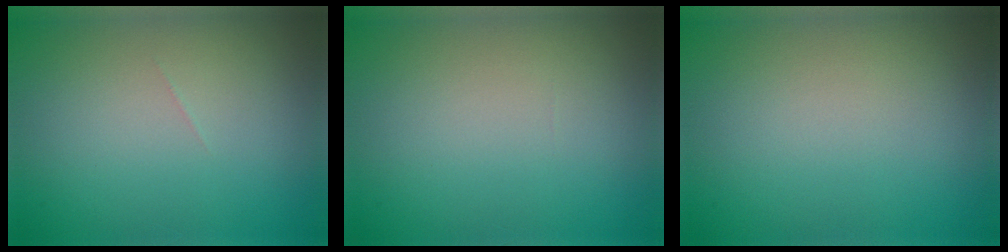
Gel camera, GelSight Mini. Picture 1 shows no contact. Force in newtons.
{"total": 0.0}
{"total": 0.0}